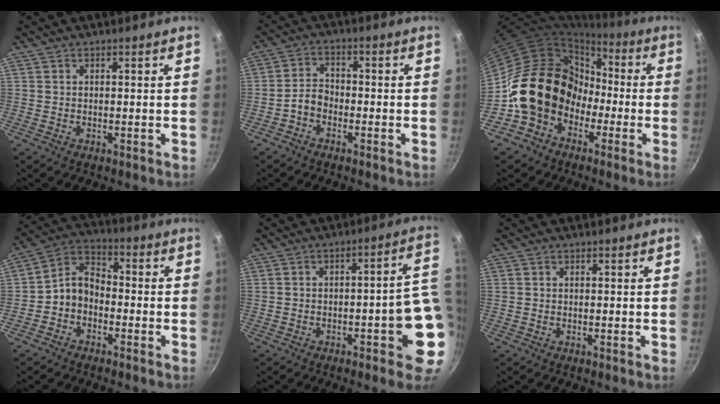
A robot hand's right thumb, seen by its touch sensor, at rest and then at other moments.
{"total": 3.7, "force": [-2.1, 2.4, 1.9], "torque": [-0.030, 0.032, -0.045]}
{"total": 15.6, "force": [-3.0, 13.2, 7.9], "torque": [-0.078, 0.055, -0.044]}
{"total": 7.1, "force": [-2.4, 5.2, 4.2], "torque": [-0.062, 0.046, -0.062]}
{"total": 11.7, "force": [-1.9, 3.1, 11.1], "torque": [-0.106, 0.025, -0.023]}
{"total": 0.0}